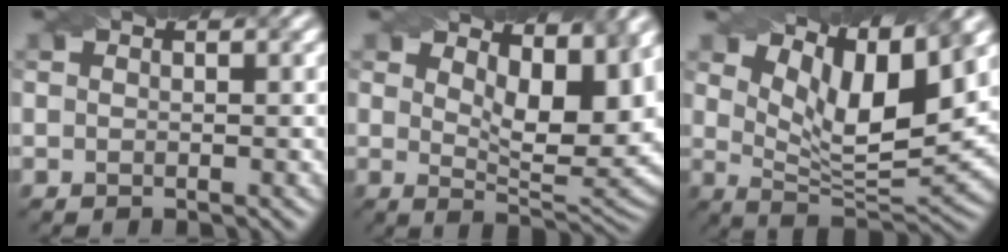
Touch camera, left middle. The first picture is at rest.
{"total": 8.0, "force": [3.8, 3.2, 6.3], "torque": [-0.093, -0.009, 0.064]}
{"total": 9.0, "force": [5.1, 2.8, 6.9], "torque": [-0.124, -0.006, 0.093]}